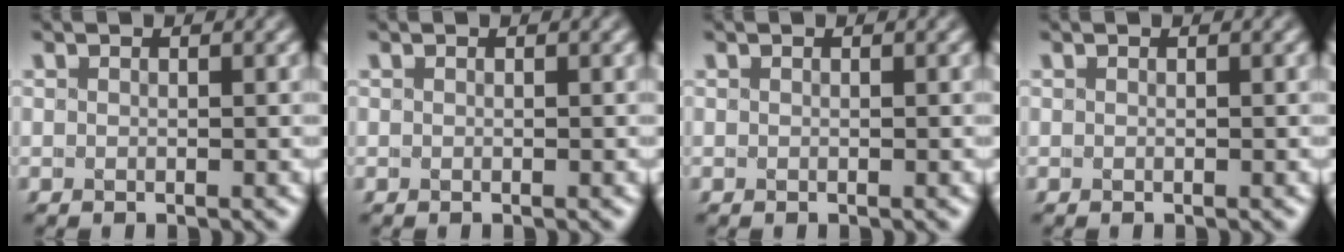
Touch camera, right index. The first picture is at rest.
{"total": 0.0}
{"total": 0.0}
{"total": 0.0}